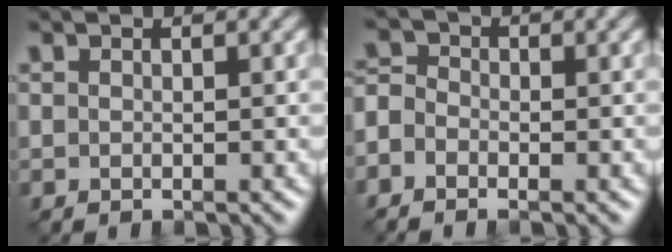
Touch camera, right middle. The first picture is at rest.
{"total": 2.4, "force": [-1.3, 1.7, 1.0], "torque": [-0.017, 0.004, -0.036]}